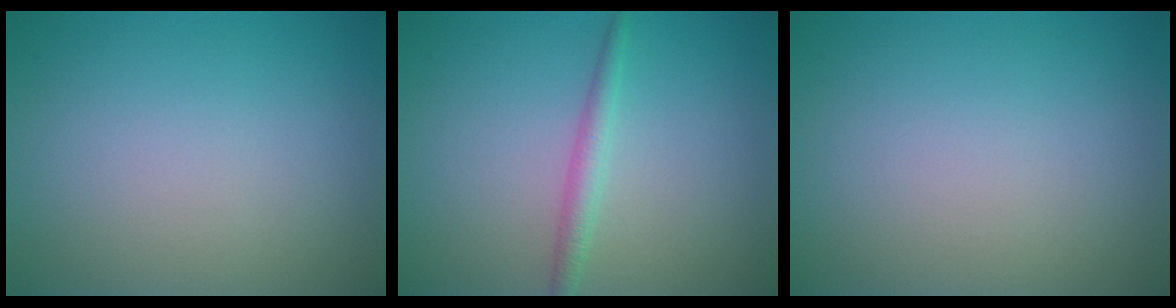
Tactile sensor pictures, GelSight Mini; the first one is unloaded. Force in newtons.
{"total": 1.7, "press": 1.7, "slide": 0.0}
{"total": 0.0}